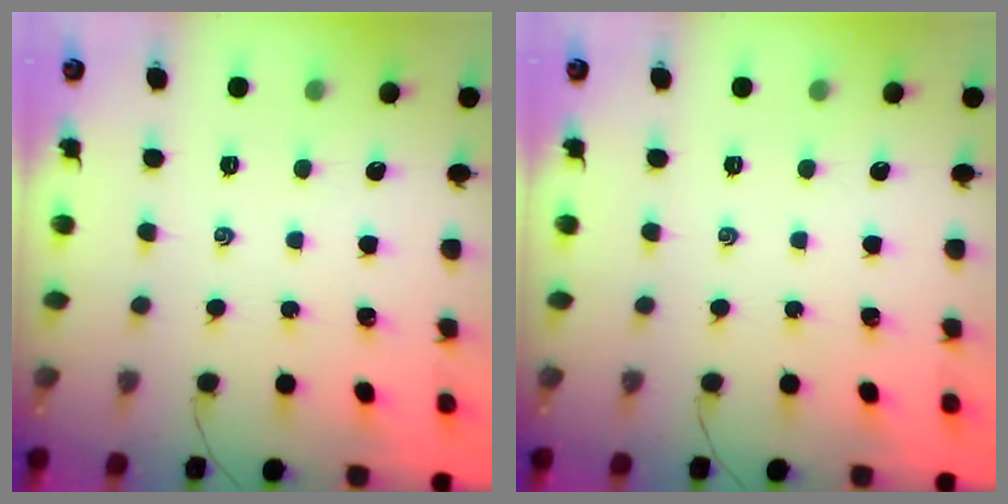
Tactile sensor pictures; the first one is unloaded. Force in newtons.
{"total": 0.0}